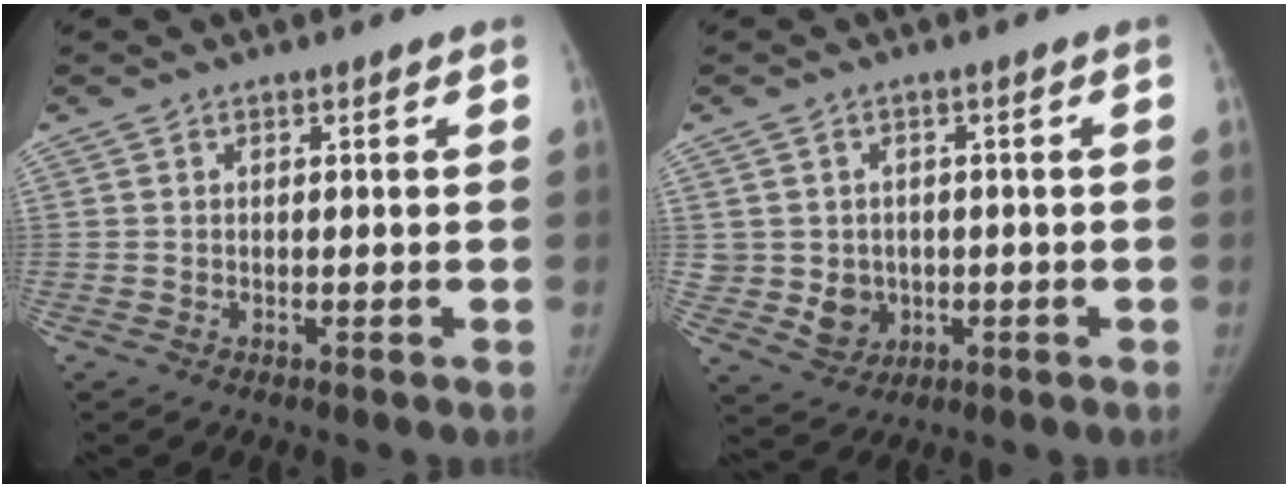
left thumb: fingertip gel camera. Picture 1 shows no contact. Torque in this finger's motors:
{"motor_torque": [0.40, 0.53, 0.31, -0.32, 0.00]}